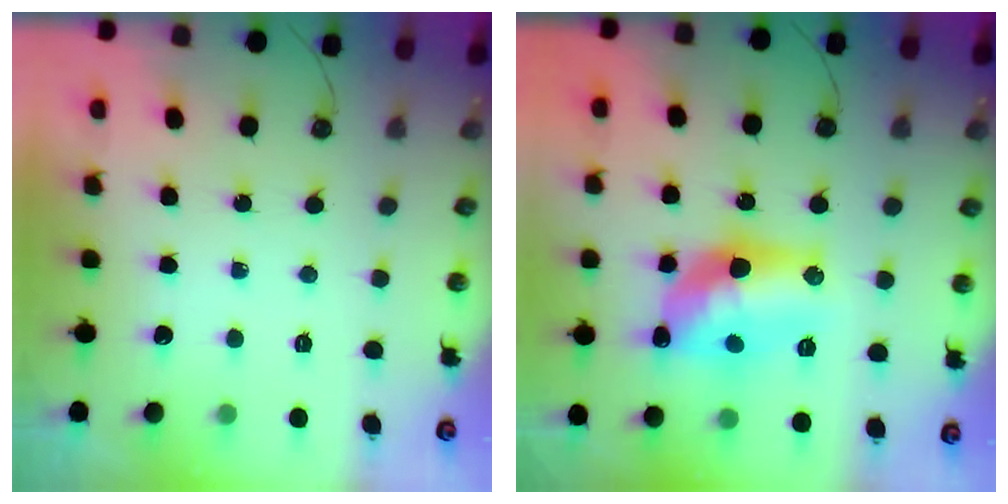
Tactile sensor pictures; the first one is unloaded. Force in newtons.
{"total": 16.2, "press": 15.9, "slide": 3.2}